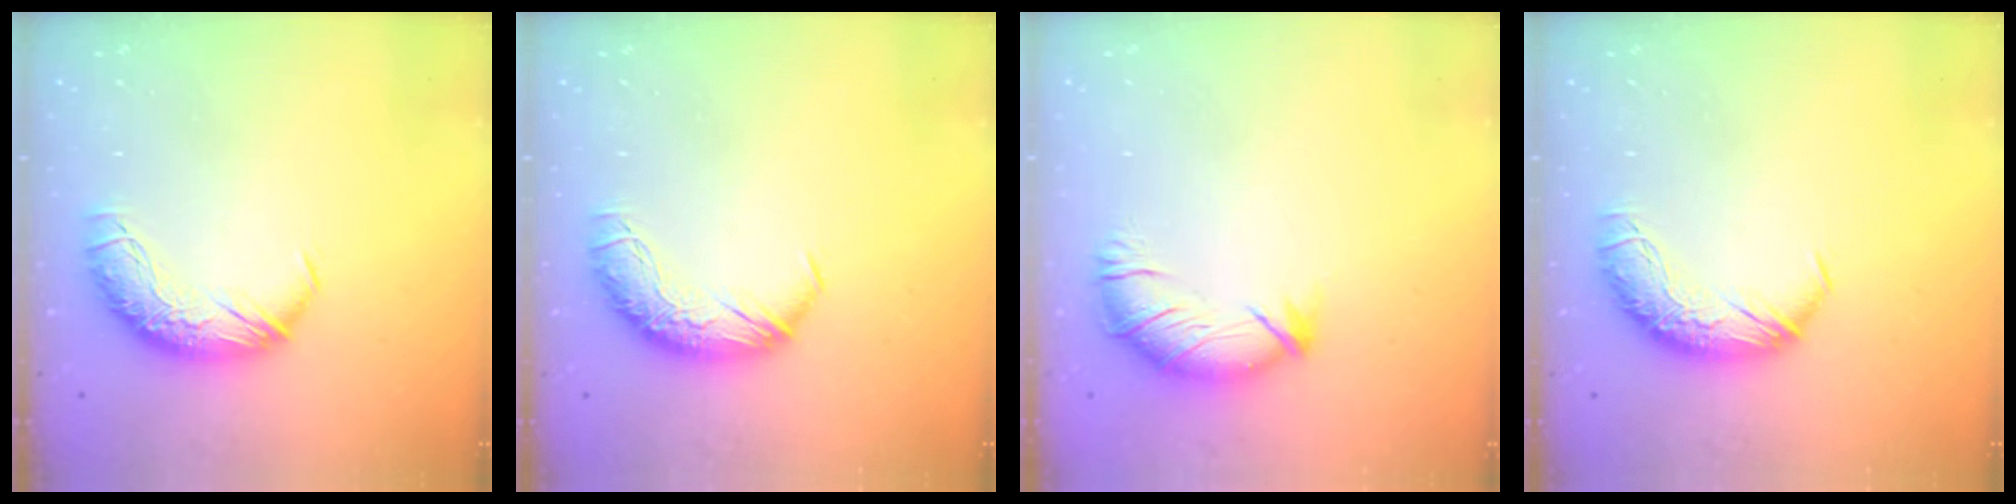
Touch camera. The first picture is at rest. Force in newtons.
{"total": 0.0}
{"total": 2.9, "press": 2.0, "slide": 2.0}
{"total": 0.0}